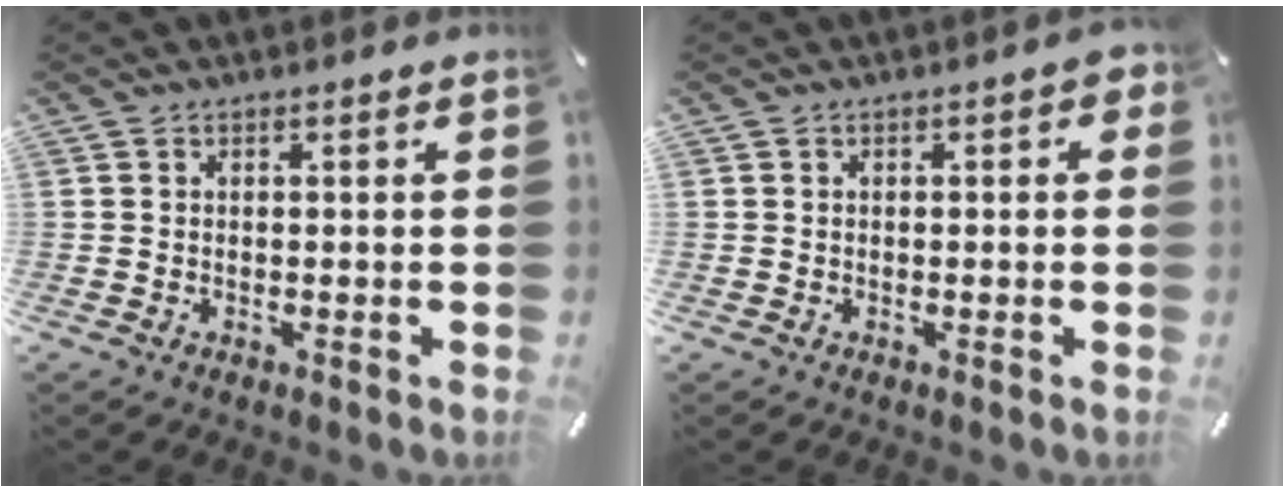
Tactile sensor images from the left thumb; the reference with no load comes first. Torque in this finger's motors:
{"motor_torque": [2.50, 2.51, 0.39, -0.26, 0.55]}